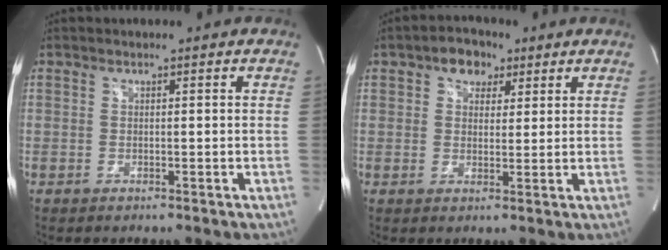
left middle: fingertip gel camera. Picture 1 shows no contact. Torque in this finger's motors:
{"motor_torque": [0.20, -0.12, 0.01, 0.02]}